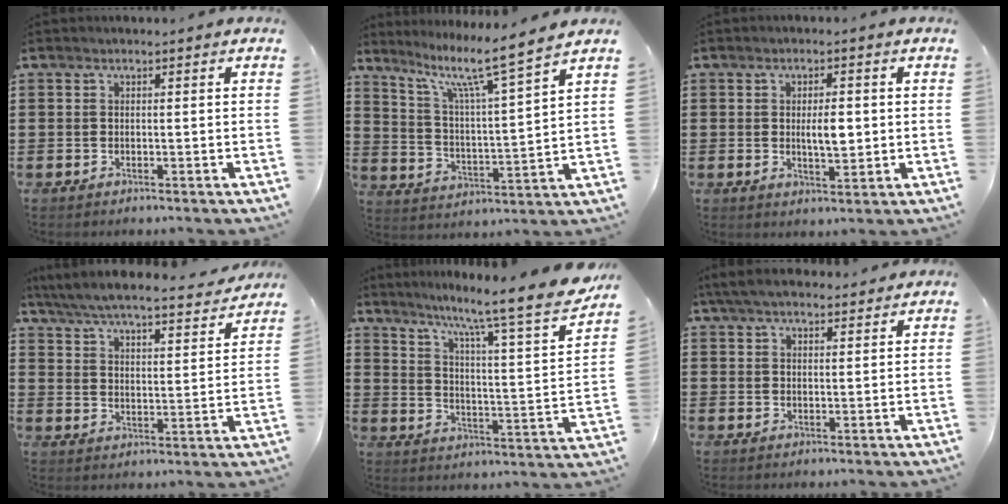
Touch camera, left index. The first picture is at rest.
{"total": 8.9, "force": [7.0, -0.1, 5.5], "torque": [-0.125, -0.045, 0.108]}
{"total": 4.0, "force": [0.2, 1.5, 3.7], "torque": [-0.063, 0.001, 0.000]}
{"total": 6.0, "force": [5.8, 0.0, 1.6], "torque": [-0.057, -0.038, 0.098]}
{"total": 9.6, "force": [8.0, -0.5, 5.2], "torque": [-0.107, -0.072, 0.120]}
{"total": 4.2, "force": [3.6, 1.3, 1.8], "torque": [-0.045, -0.001, 0.069]}